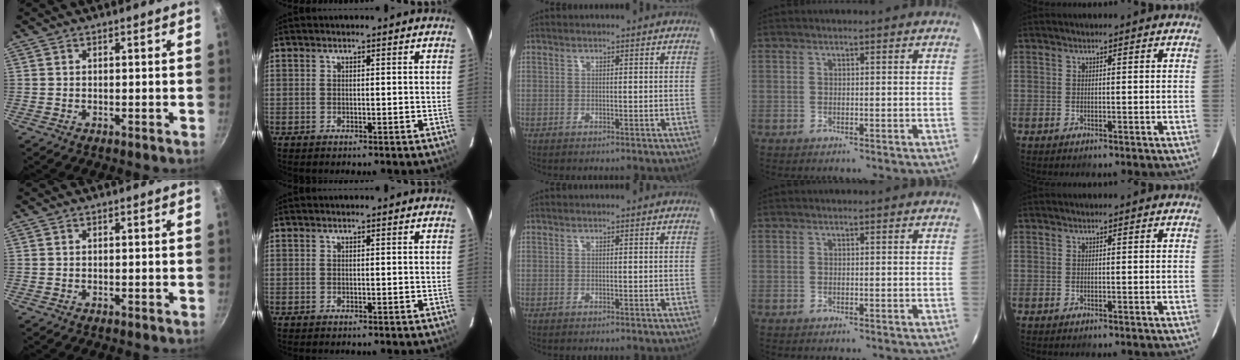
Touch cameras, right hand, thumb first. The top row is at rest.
{}